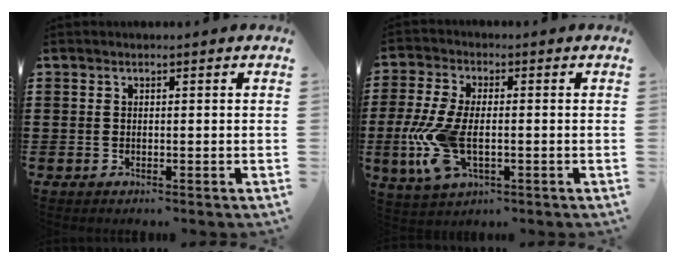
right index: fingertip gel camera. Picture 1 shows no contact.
{"total": 9.5, "force": [-1.7, 4.5, 8.1], "torque": [-0.209, -0.019, -0.038]}